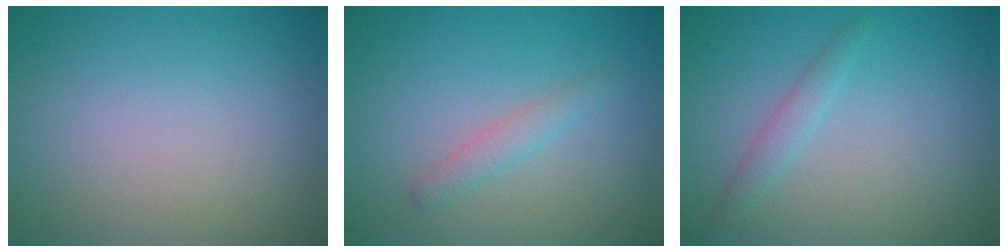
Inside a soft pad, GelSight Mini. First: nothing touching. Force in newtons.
{"total": 1.4, "press": 1.4, "slide": 0.1}
{"total": 1.4, "press": 1.4, "slide": 0.1}